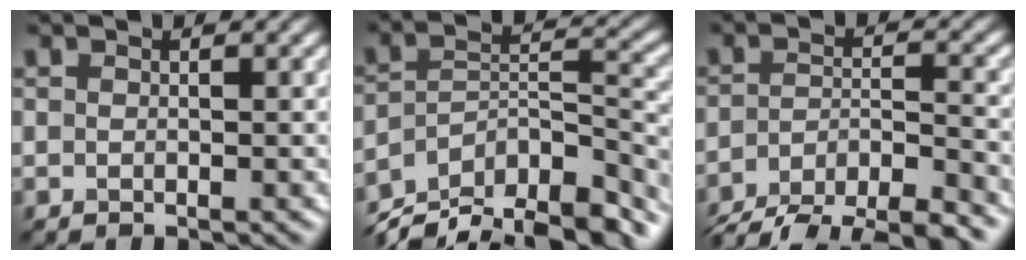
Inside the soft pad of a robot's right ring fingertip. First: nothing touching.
{"total": 12.6, "force": [-10.0, 4.5, 6.2], "torque": [-0.118, 0.014, -0.156]}
{"total": 7.5, "force": [-6.5, 2.0, 3.3], "torque": [-0.063, -0.014, -0.105]}